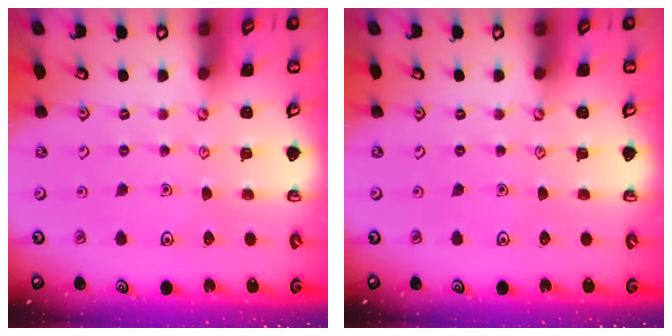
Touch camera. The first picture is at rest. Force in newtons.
{"total": 0.0}